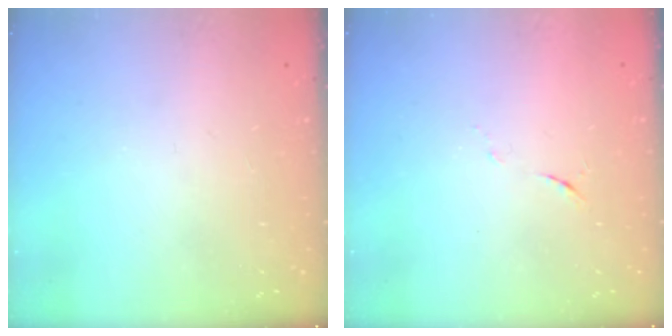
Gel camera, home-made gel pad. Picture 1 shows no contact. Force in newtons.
{"total": 5.2, "press": 5.1, "slide": 1.2}